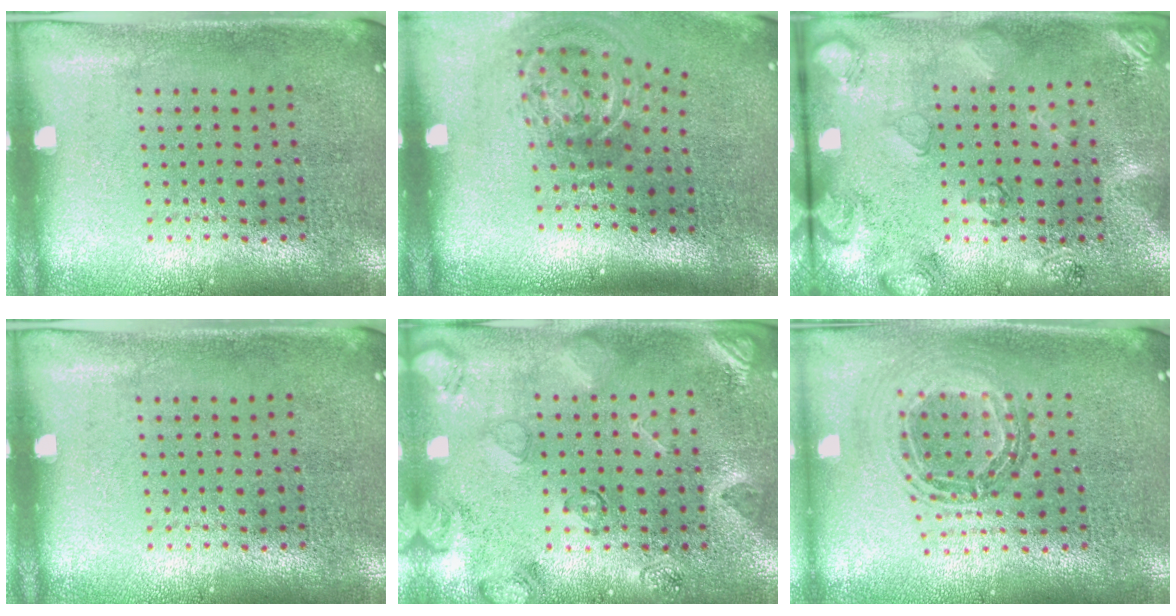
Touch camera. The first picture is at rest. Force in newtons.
{"total": 2.2, "press": 1.4, "slide": 1.7}
{"total": 2.6, "press": 1.8, "slide": 1.9}
{"total": 0.0}
{"total": 2.5, "press": 1.9, "slide": 1.6}
{"total": 0.9, "press": 0.9, "slide": 0.1}